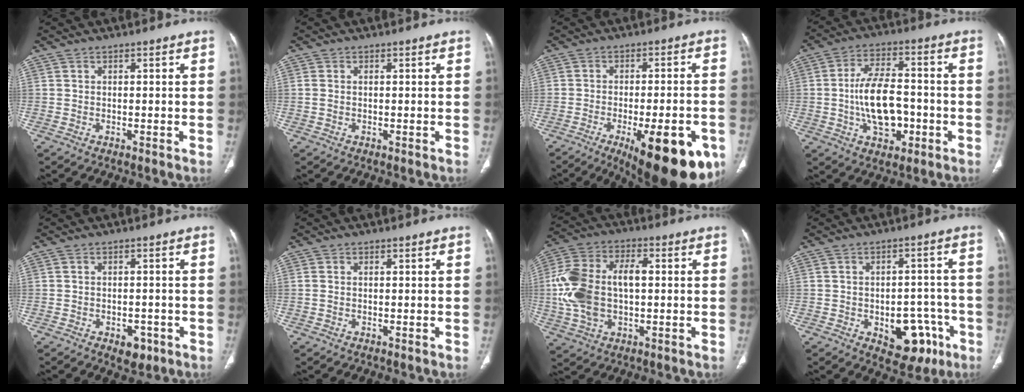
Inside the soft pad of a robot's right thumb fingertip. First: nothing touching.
{"total": 1.2, "force": [0.0, 0.7, 0.9], "torque": [-0.035, 0.006, 0.001]}
{"total": 20.1, "force": [-9.2, 7.0, 16.5], "torque": [-0.165, 0.018, -0.118]}
{"total": 12.6, "force": [-2.2, 7.0, 10.2], "torque": [-0.163, 0.023, -0.036]}
{"total": 4.0, "force": [-2.0, 2.5, 2.5], "torque": [-0.017, 0.006, -0.020]}
{"total": 0.8, "force": [0.0, 0.5, 0.7], "torque": [-0.027, 0.006, 0.003]}
{"total": 15.7, "force": [0.3, 9.2, 12.7], "torque": [-0.269, 0.024, 0.006]}
{"total": 12.2, "force": [-5.1, 7.3, 8.4], "torque": [-0.068, 0.041, -0.057]}